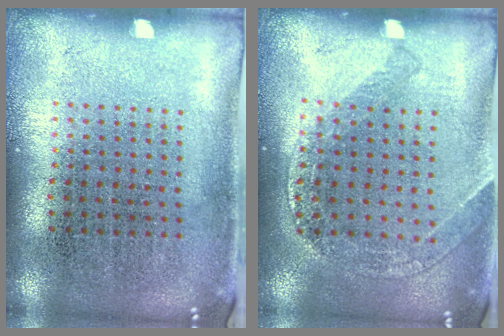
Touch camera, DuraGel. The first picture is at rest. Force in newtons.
{"total": 1.3, "press": 1.3, "slide": 0.1}